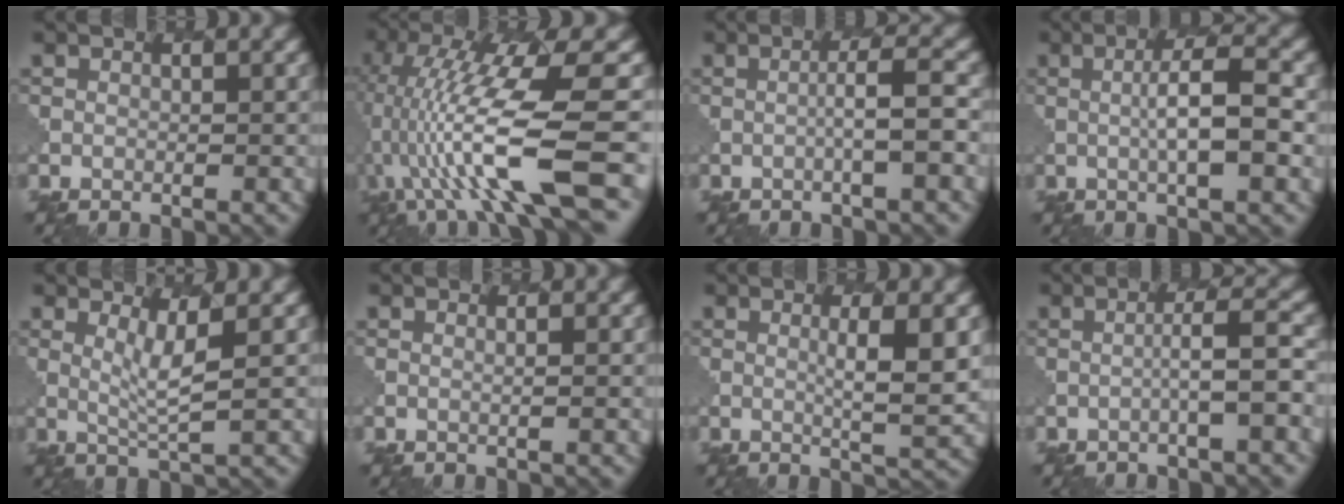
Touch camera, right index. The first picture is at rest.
{"total": 12.0, "force": [-1.8, 2.7, 11.6], "torque": [-0.222, 0.005, -0.023]}
{"total": 2.7, "force": [-0.2, 0.2, 2.7], "torque": [-0.041, 0.010, -0.015]}
{"total": 4.7, "force": [0.5, 0.9, 4.6], "torque": [-0.080, 0.005, 0.006]}
{"total": 2.5, "force": [1.1, 0.3, 2.2], "torque": [-0.050, -0.011, 0.025]}
{"total": 0.9, "force": [0.6, 0.3, 0.6], "torque": [-0.009, -0.003, -0.002]}
{"total": 3.8, "force": [0.8, 0.6, 3.7], "torque": [-0.056, -0.003, 0.014]}
{"total": 2.9, "force": [-0.5, 0.2, 2.9], "torque": [-0.044, 0.014, -0.019]}